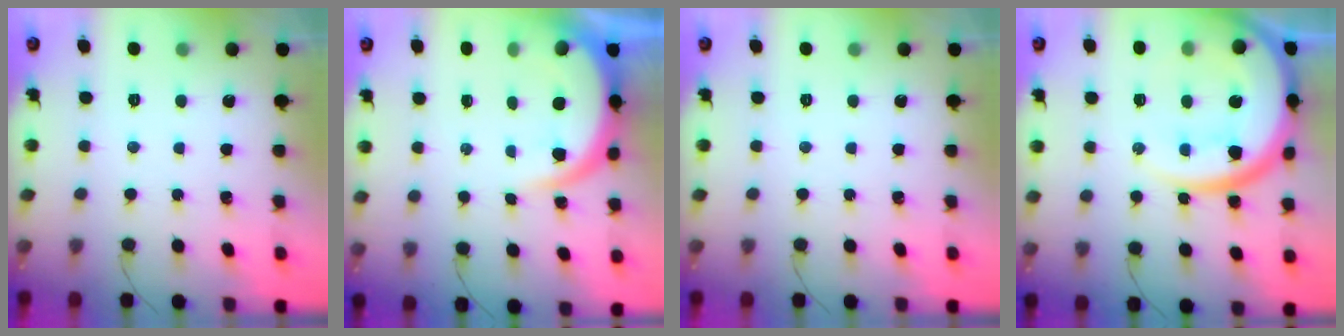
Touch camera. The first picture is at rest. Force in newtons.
{"total": 9.2, "press": 9.1, "slide": 1.2}
{"total": 0.0}
{"total": 23.7, "press": 23.6, "slide": 2.7}